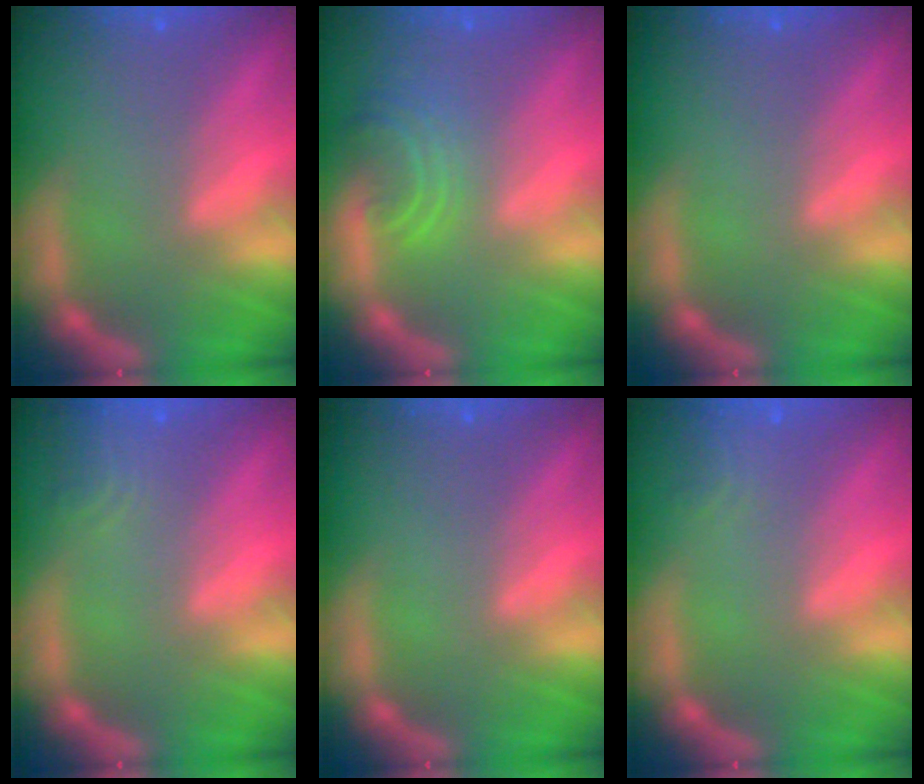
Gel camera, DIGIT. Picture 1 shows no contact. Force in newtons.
{"total": 4.0}
{"total": 0.0}
{"total": 2.4}
{"total": 0.0}
{"total": 1.4}